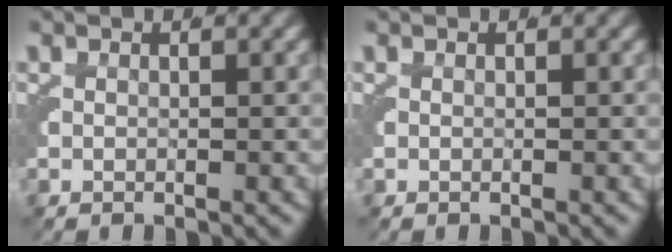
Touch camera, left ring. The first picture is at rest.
{"total": 0.0}